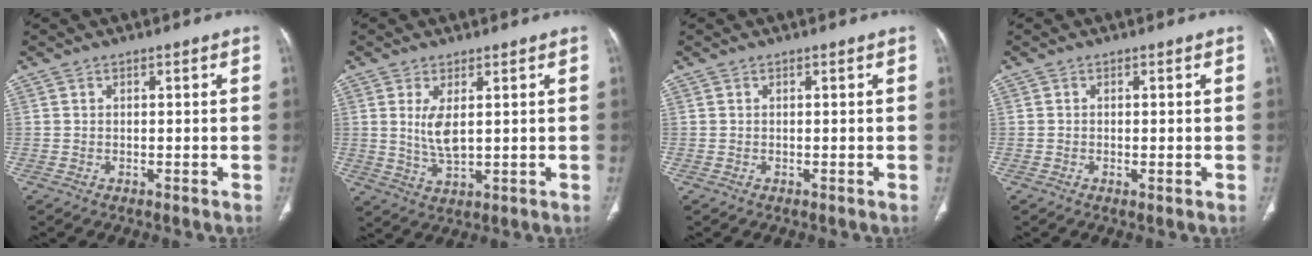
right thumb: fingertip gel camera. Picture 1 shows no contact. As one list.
[{"total": 5.4, "force": [1.2, 2.2, 4.8], "torque": [-0.096, -0.016, 0.035]}, {"total": 0.0}, {"total": 1.1, "force": [-0.3, 0.2, 1.0], "torque": [-0.020, -0.005, -0.003]}]